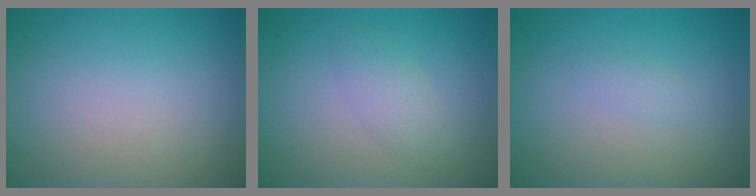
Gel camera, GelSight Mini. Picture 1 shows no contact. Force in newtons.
{"total": 1.8, "press": 1.8, "slide": 0.0}
{"total": 0.9, "press": 0.9, "slide": 0.1}